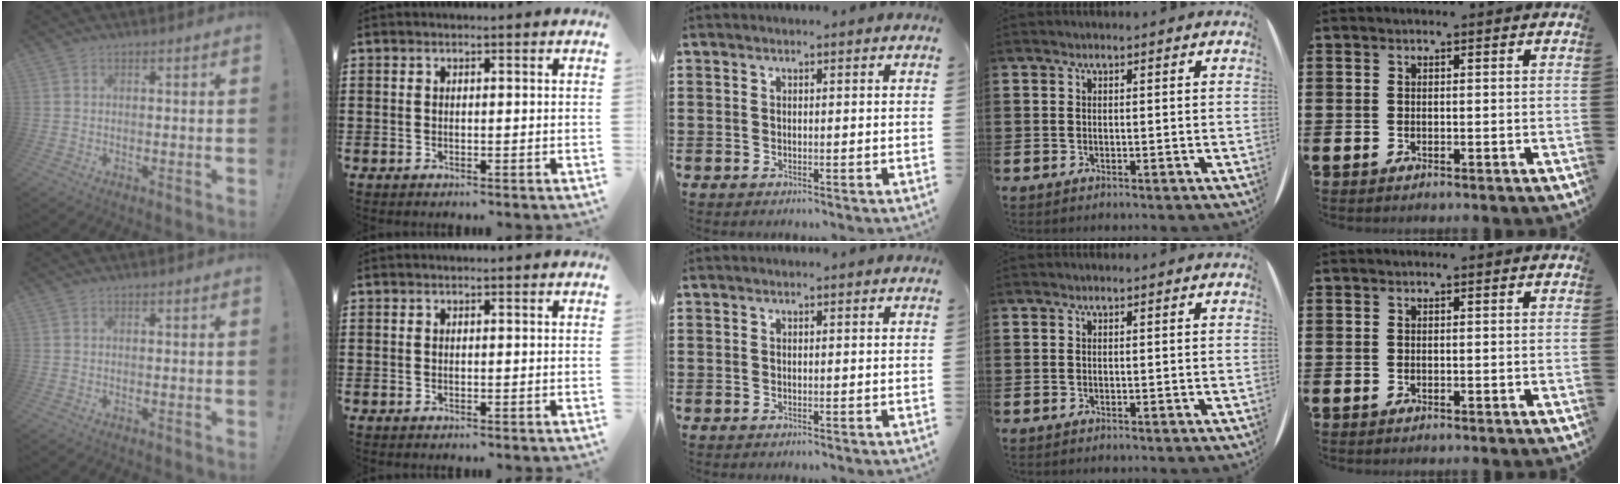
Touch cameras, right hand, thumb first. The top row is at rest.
{}